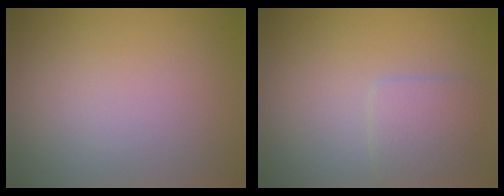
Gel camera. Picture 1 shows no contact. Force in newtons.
{"total": 2.5, "press": 2.5, "slide": 0.1}